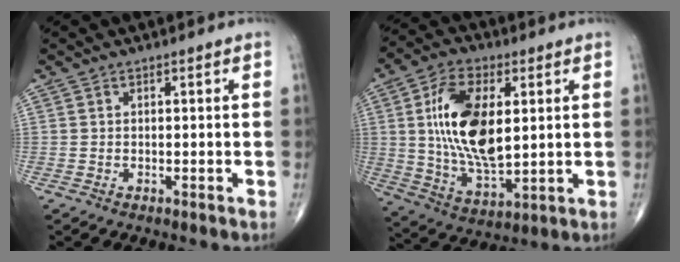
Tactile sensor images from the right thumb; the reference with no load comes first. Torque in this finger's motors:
{"motor_torque": [2.45, 2.55, 1.75, 0.28, 0.21]}